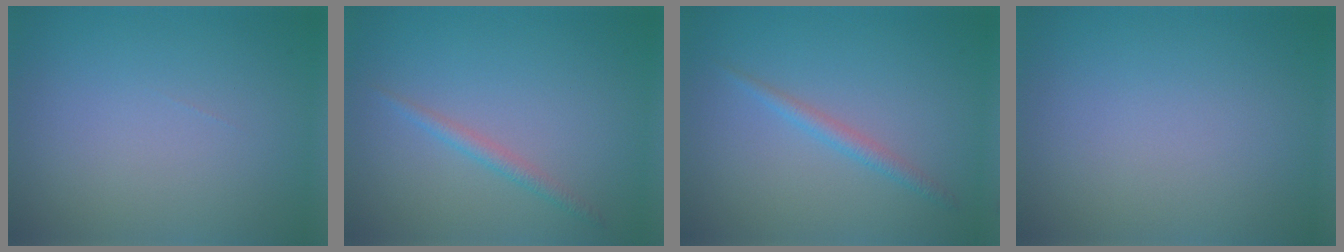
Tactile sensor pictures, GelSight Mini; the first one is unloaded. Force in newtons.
{"total": 1.4, "press": 1.4, "slide": 0.0}
{"total": 1.5, "press": 1.4, "slide": 0.1}
{"total": 0.0}